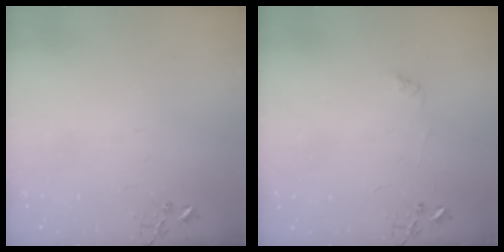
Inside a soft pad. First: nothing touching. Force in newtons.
{"total": 3.7, "press": 3.7, "slide": 0.5}